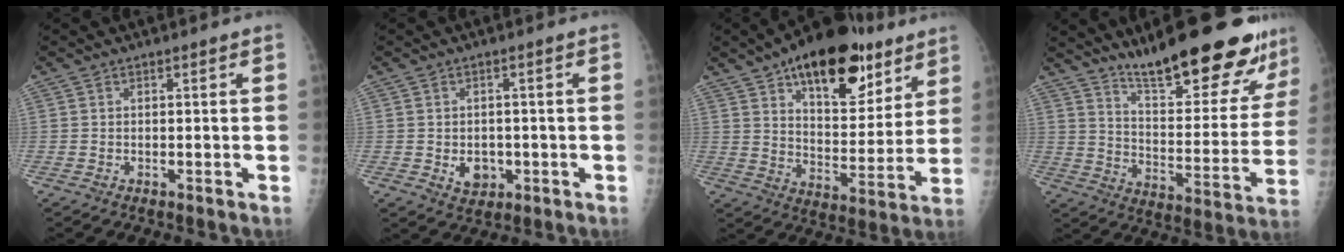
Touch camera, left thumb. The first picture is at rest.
{"total": 4.4, "force": [-1.0, 3.5, 2.4], "torque": [-0.015, 0.004, -0.005]}
{"total": 22.7, "force": [13.2, 11.0, 14.8], "torque": [-0.177, -0.046, 0.206]}
{"total": 24.4, "force": [18.0, 6.0, 15.3], "torque": [-0.181, -0.098, 0.270]}